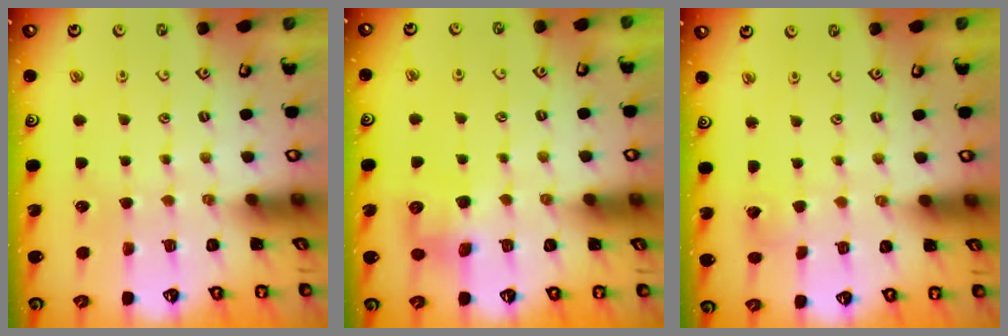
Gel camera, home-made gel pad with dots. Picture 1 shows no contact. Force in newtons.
{"total": 8.0, "press": 8.0, "slide": 0.4}
{"total": 2.8, "press": 2.8, "slide": 0.2}